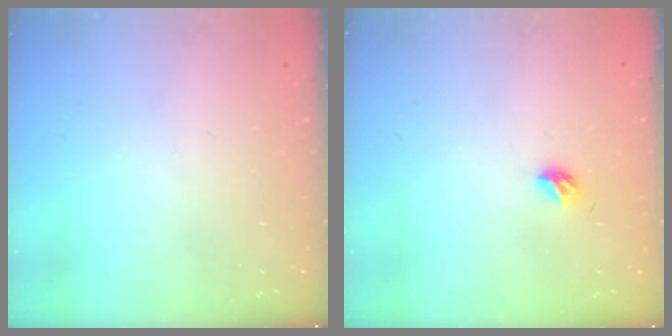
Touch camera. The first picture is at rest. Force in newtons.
{"total": 4.0, "press": 3.9, "slide": 1.0}